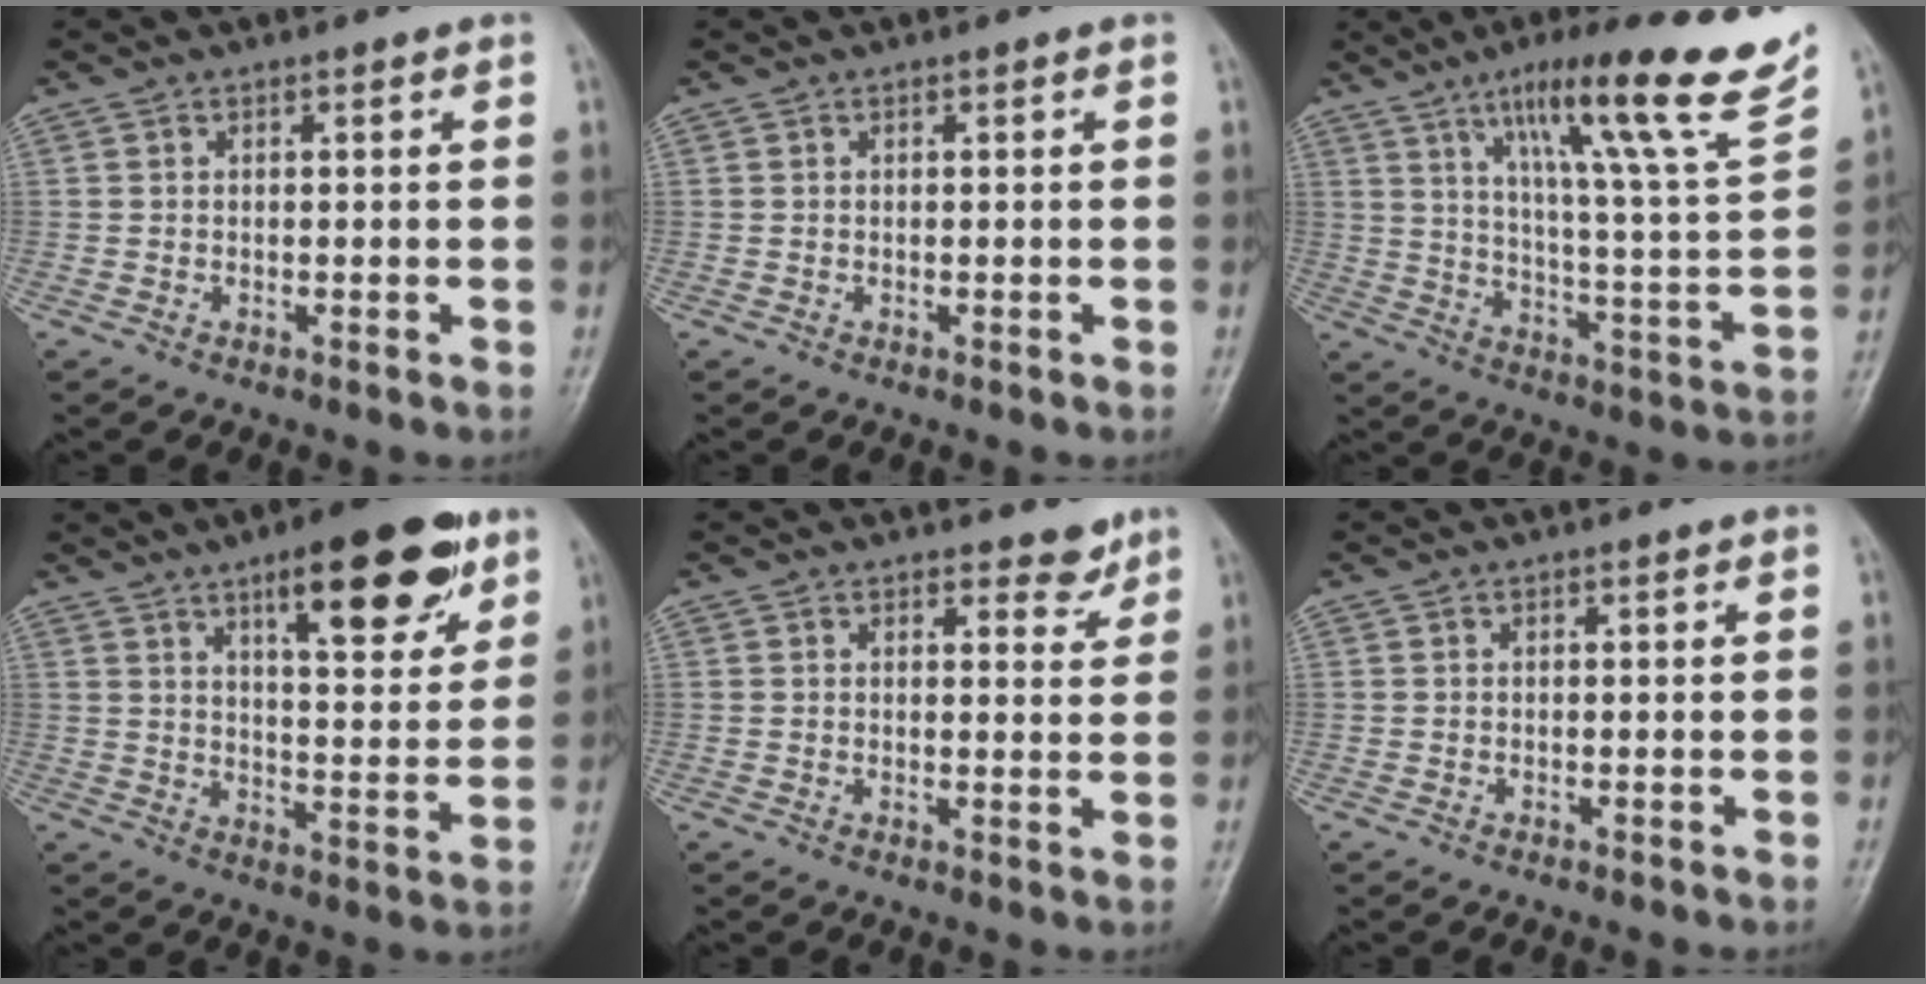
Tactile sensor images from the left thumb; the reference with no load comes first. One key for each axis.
{"total": 0.0}
{"total": 23.9, "fx": 14.3, "fy": 2.9, "fz": 19.0, "tx": -0.256, "ty": -0.047, "tz": 0.217}
{"total": 17.1, "fx": 9.8, "fy": 5.5, "fz": 12.9, "tx": -0.149, "ty": -0.042, "tz": 0.143}
{"total": 3.0, "fx": 2.5, "fy": 1.4, "fz": 1.0, "tx": 0.006, "ty": -0.018, "tz": 0.033}
{"total": 0.0}